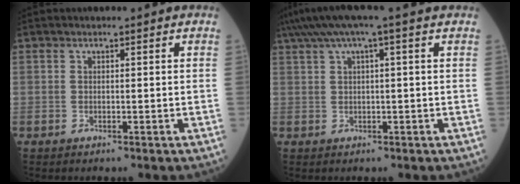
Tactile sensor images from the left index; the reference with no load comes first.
{"total": 5.7, "force": [3.4, -0.4, 4.6], "torque": [-0.084, 0.035, 0.060]}